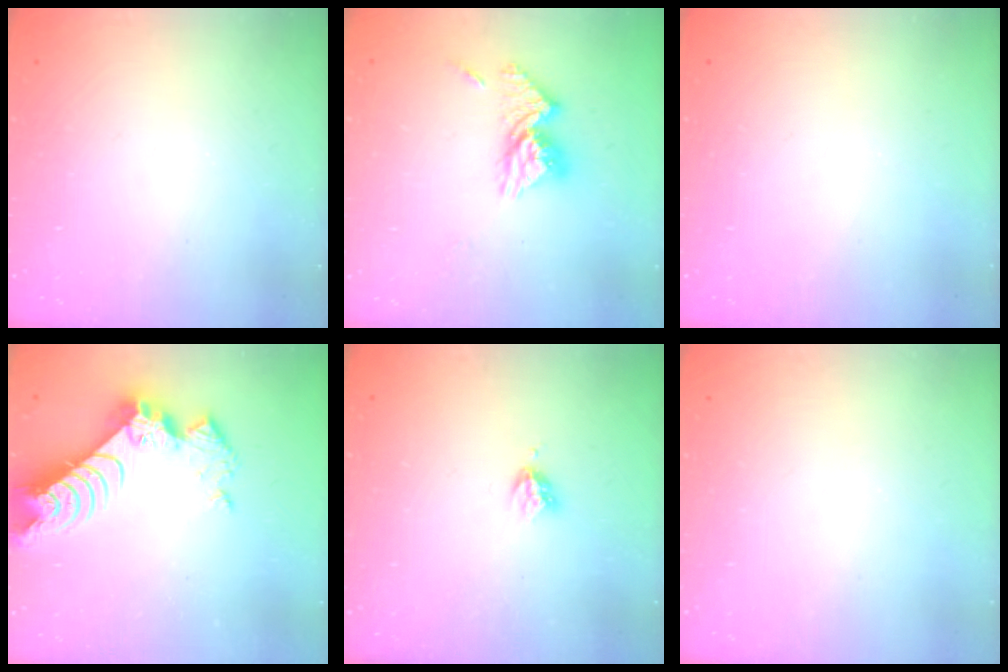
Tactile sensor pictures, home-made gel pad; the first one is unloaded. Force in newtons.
{"total": 11.0, "press": 11.0, "slide": 0.7}
{"total": 0.0}
{"total": 10.5, "press": 10.5, "slide": 0.8}
{"total": 3.0, "press": 3.0, "slide": 0.4}
{"total": 0.0}